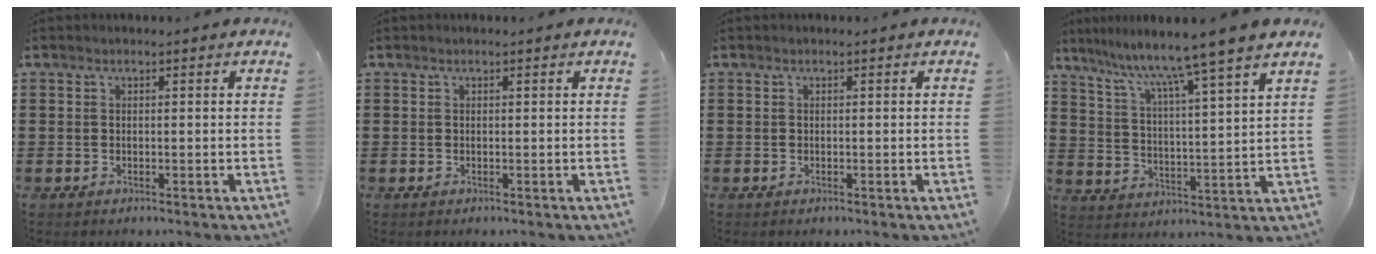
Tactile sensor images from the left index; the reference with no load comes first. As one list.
[{"total": 0.0}, {"total": 0.0}, {"total": 7.4, "force": [6.2, -2.1, 3.5], "torque": [-0.094, -0.051, 0.091]}]